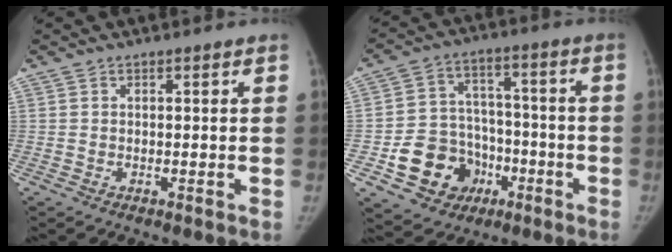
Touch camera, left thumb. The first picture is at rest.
{"total": 14.6, "force": [-5.7, 12.2, 5.6], "torque": [-0.058, 0.055, -0.082]}